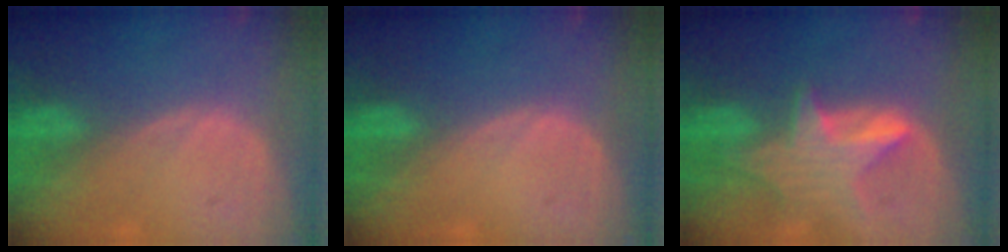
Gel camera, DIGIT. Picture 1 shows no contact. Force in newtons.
{"total": 0.0}
{"total": 6.6, "press": 6.4, "slide": 1.2}